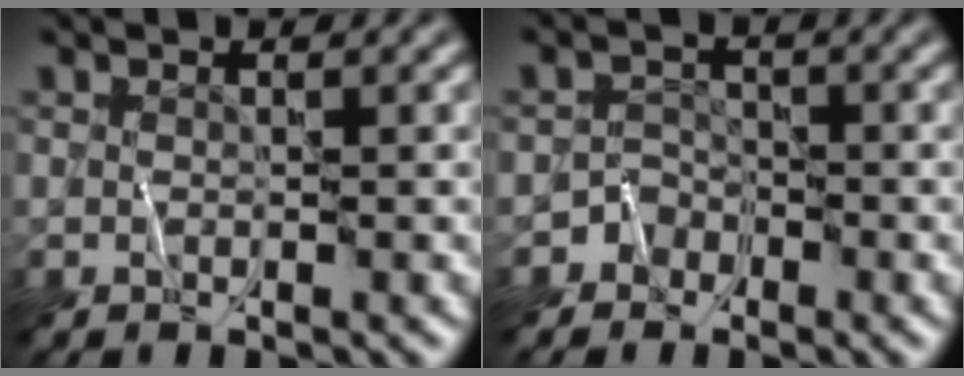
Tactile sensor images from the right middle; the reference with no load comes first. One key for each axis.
{"total": 1.8, "fx": -1.2, "fy": 1.3, "fz": -0.5, "tx": 0.027, "ty": 0.016, "tz": -0.026}